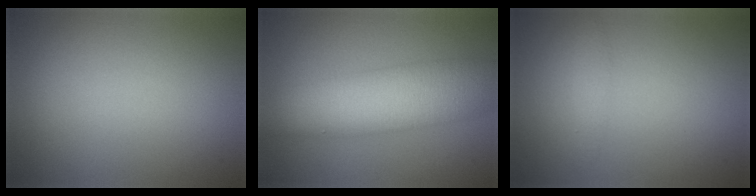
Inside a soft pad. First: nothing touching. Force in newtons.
{"total": 8.1, "press": 8.1, "slide": 0.0}
{"total": 1.0, "press": 1.0, "slide": 0.0}